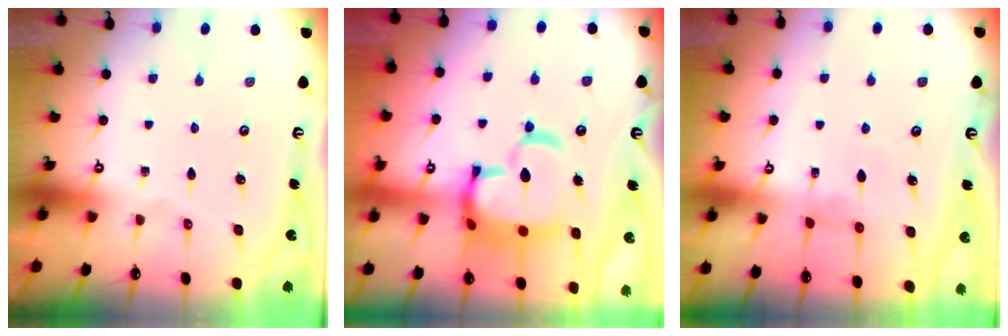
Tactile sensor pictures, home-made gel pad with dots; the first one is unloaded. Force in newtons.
{"total": 14.5, "press": 14.4, "slide": 1.5}
{"total": 0.6, "press": 0.5, "slide": 0.4}